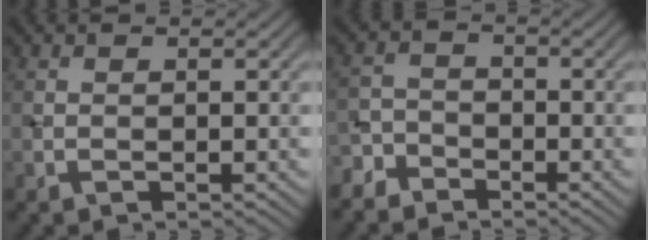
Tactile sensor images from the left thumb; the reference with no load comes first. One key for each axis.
{"total": 4.0, "fx": -3.5, "fy": 2.0, "fz": 0.5, "tx": -0.007, "ty": -0.001, "tz": -0.080}